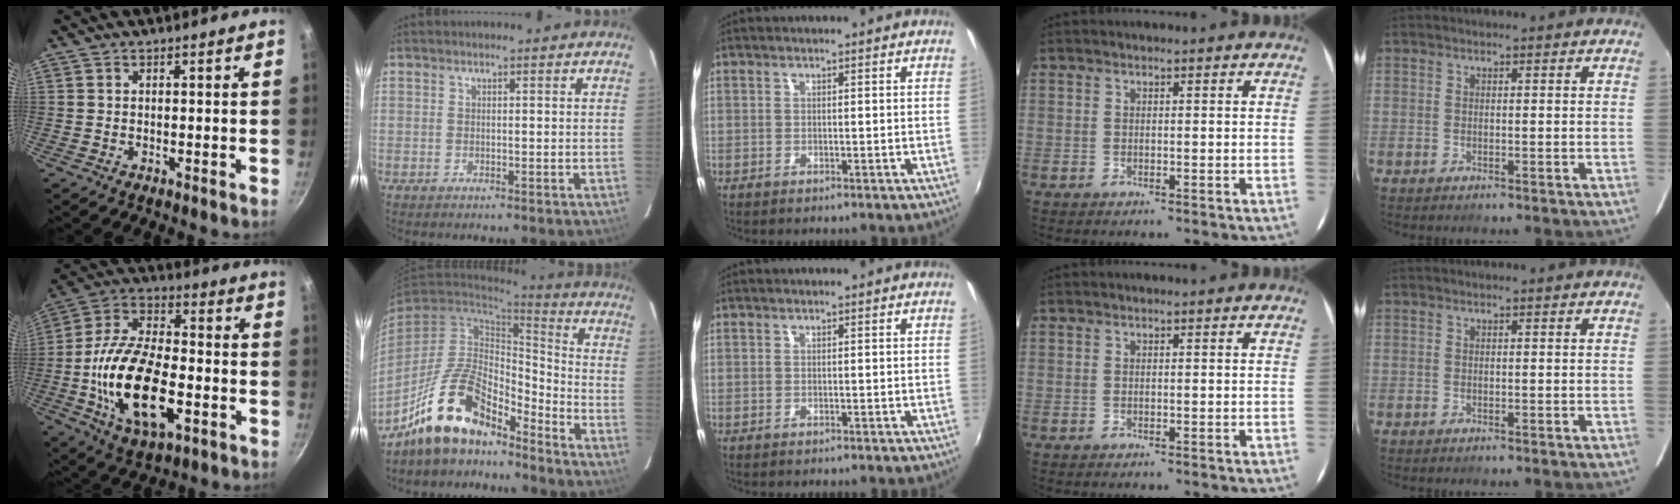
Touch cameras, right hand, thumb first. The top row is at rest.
{"thumb": {"total": 21.3, "force": [-5.3, 10.7, 17.6], "torque": [-0.324, 0.023, -0.099]}, "index": {"total": 15.6, "force": [-11.8, 6.1, 8.1], "torque": [-0.174, 0.013, -0.213]}}